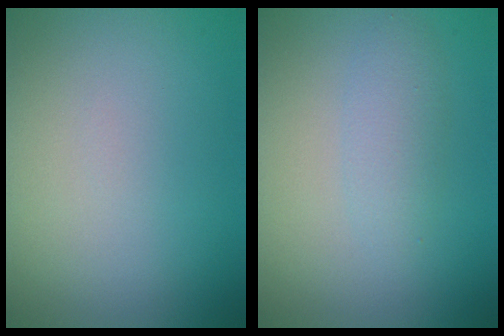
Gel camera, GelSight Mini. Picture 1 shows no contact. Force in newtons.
{"total": 2.0, "press": 2.0, "slide": 0.0}